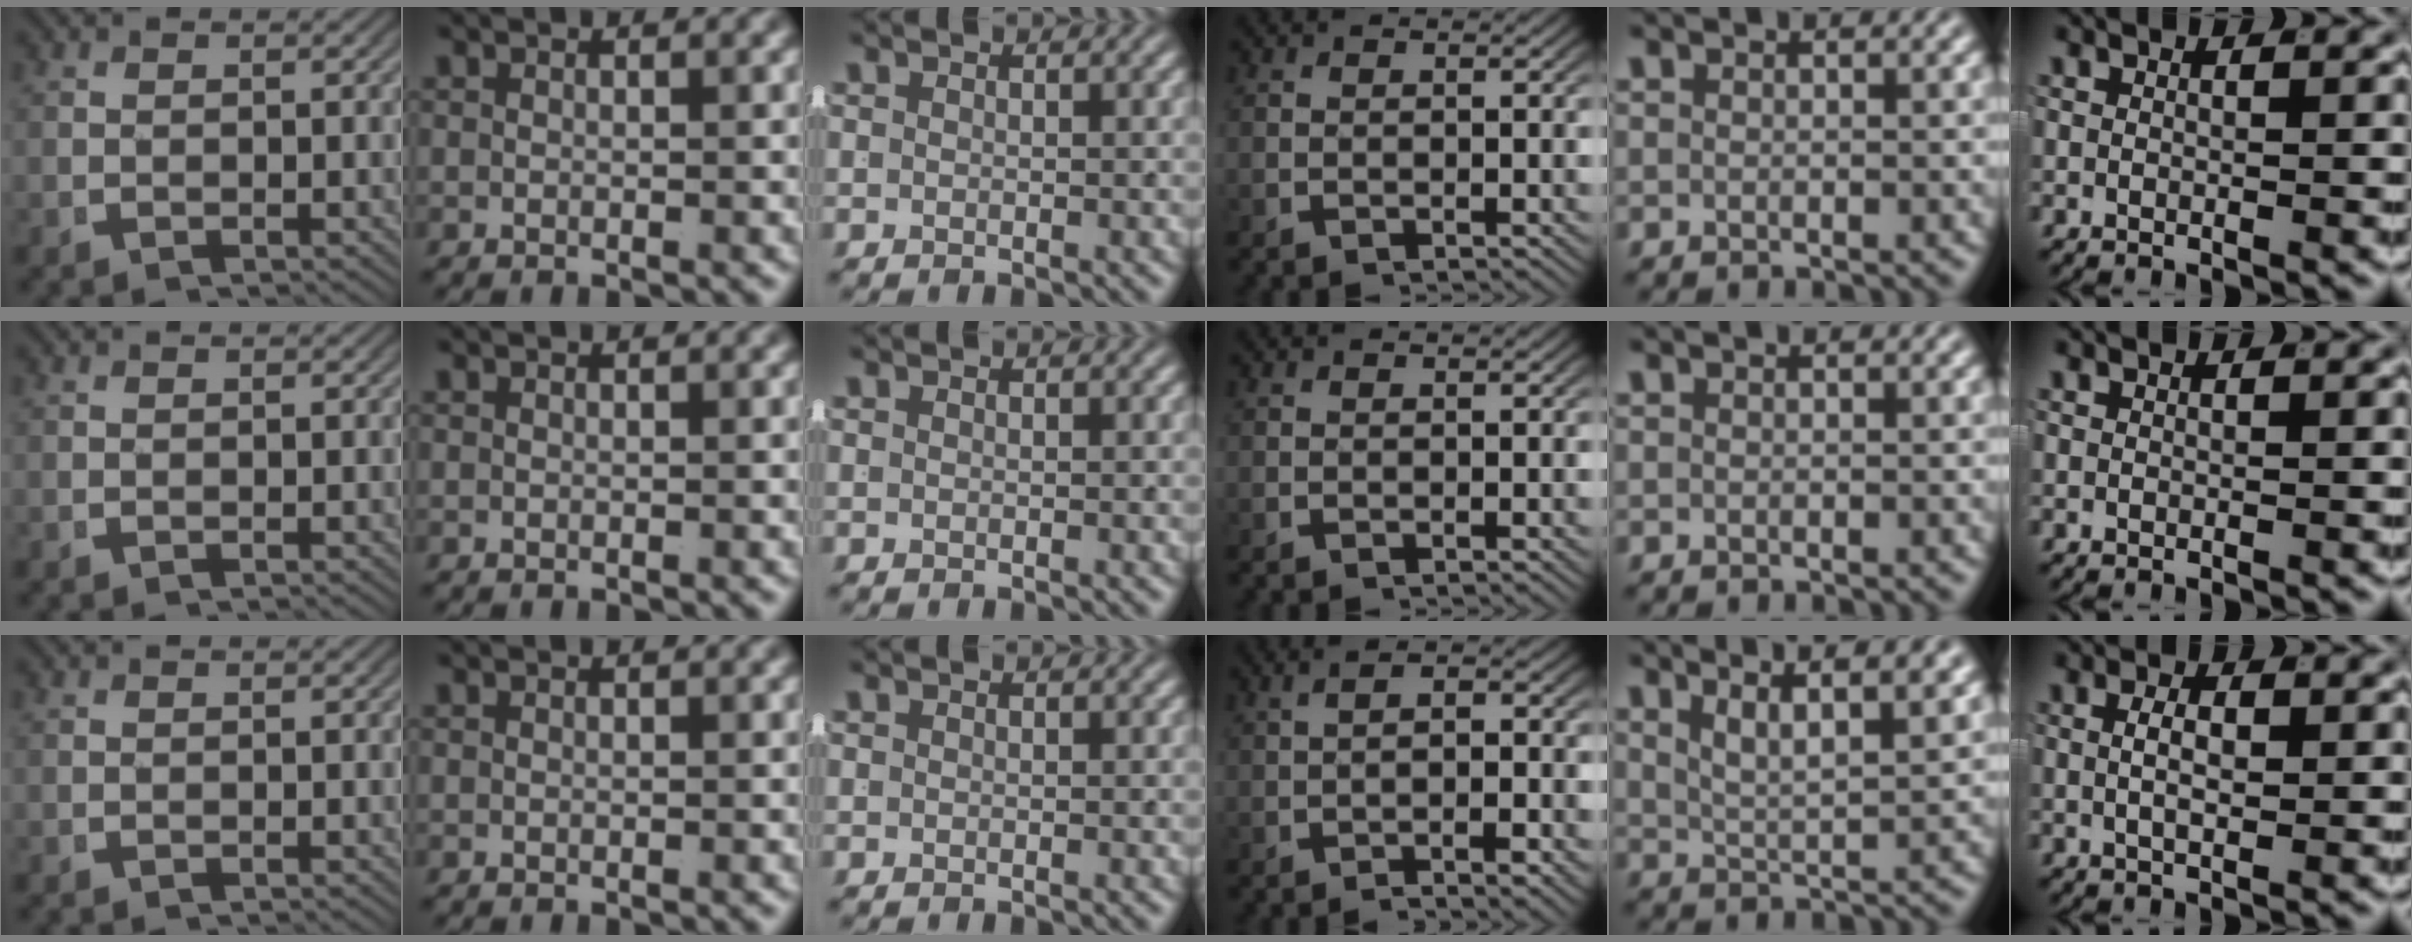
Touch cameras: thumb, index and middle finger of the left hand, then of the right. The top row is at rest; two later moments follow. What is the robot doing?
{"motion": "lift_and_place", "object": "jacket"}